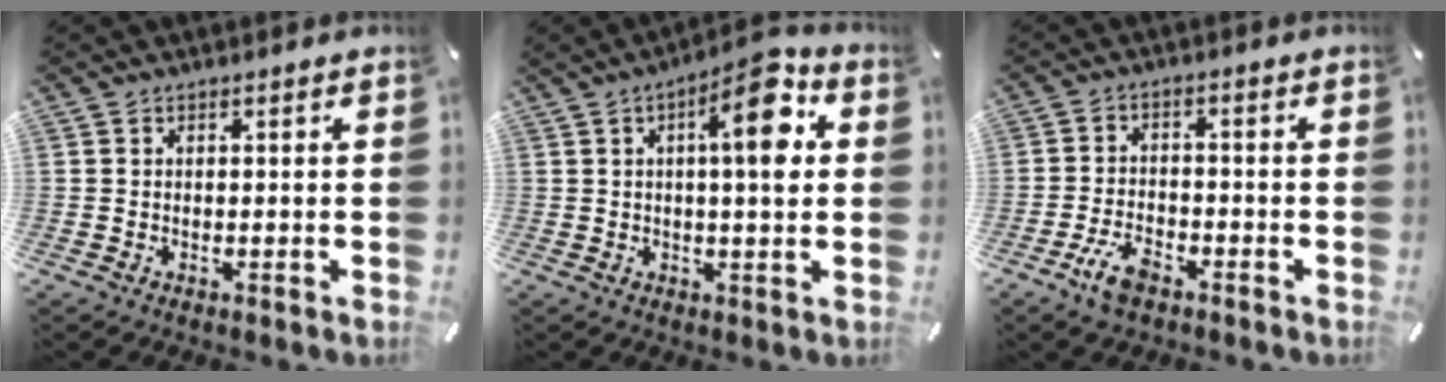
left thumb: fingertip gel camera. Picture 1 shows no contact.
{"total": 12.0, "force": [3.4, 3.6, 10.9], "torque": [-0.151, -0.012, 0.045]}
{"total": 6.2, "force": [-3.8, 2.9, 4.0], "torque": [-0.093, 0.012, -0.073]}